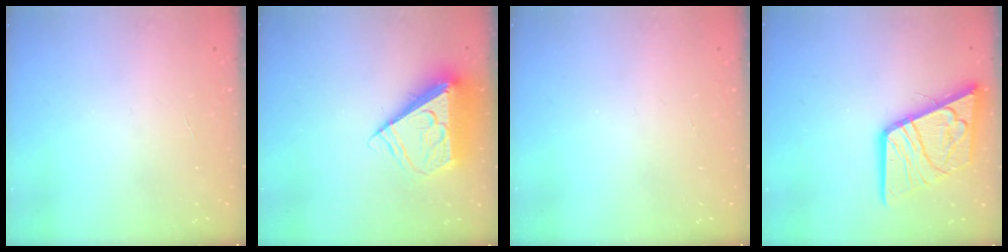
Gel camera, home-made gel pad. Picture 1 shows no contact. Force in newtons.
{"total": 10.4, "press": 10.3, "slide": 1.6}
{"total": 0.0}
{"total": 19.6, "press": 19.4, "slide": 2.4}